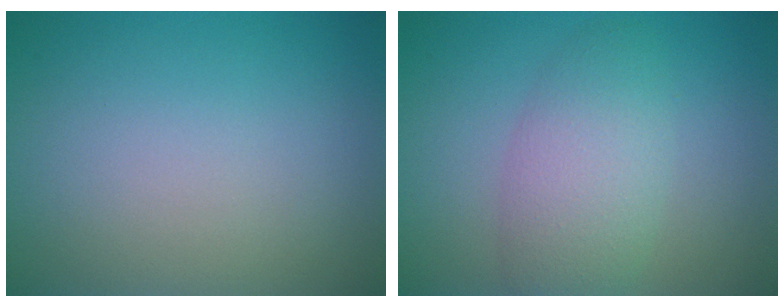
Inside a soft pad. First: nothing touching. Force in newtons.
{"total": 4.3, "press": 4.3, "slide": 0.1}